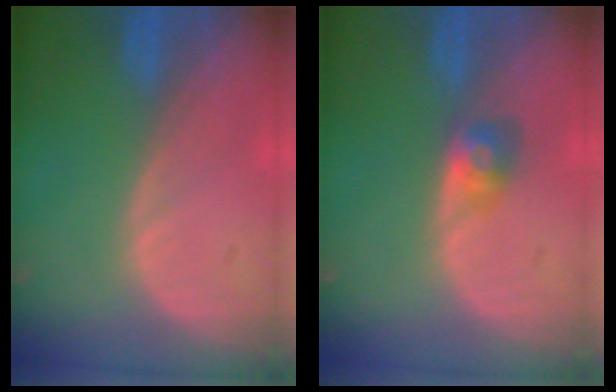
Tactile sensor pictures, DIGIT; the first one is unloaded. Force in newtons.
{"total": 2.9, "press": 2.7, "slide": 1.1}